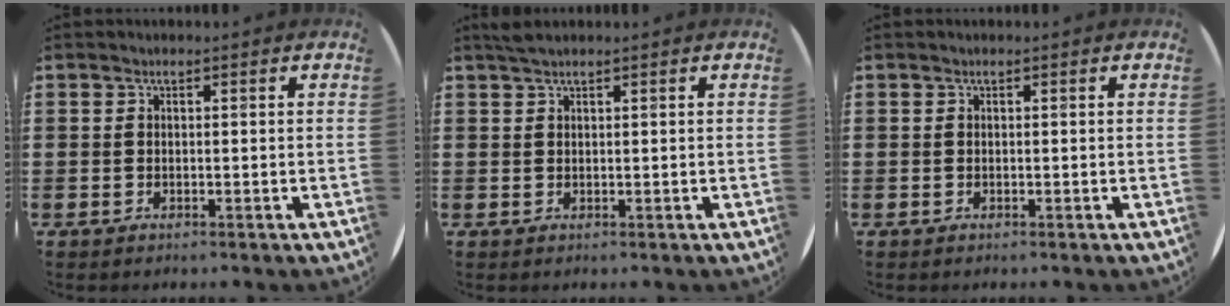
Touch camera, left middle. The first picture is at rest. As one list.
[{"total": 1.1, "force": [1.0, -0.1, 0.5], "torque": [-0.010, 0.002, 0.018]}, {"total": 0.0}]